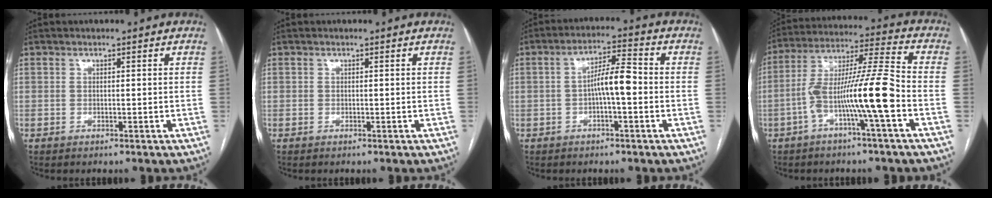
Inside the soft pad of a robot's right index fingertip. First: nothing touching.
{"total": 0.0}
{"total": 6.0, "force": [-0.9, 1.0, 5.9], "torque": [-0.102, 0.017, -0.017]}
{"total": 13.1, "force": [-4.4, -0.3, 12.3], "torque": [-0.230, 0.019, -0.082]}